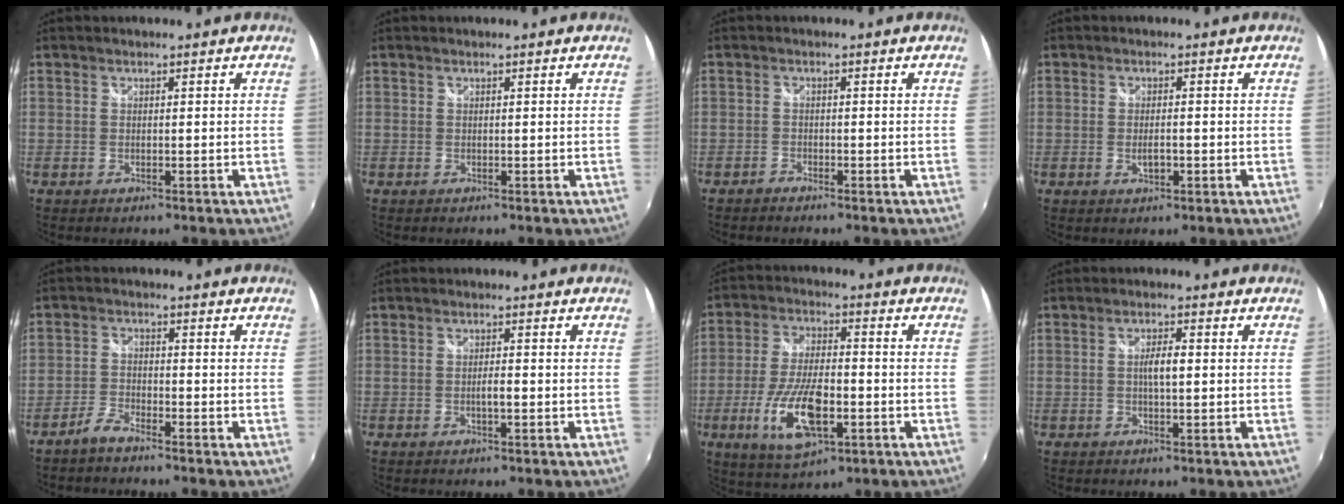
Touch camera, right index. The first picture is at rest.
{"total": 0.0}
{"total": 1.3, "force": [-1.3, 0.4, 0.1], "torque": [-0.009, -0.001, -0.026]}
{"total": 2.6, "force": [-0.8, 1.2, 2.2], "torque": [-0.039, -0.004, -0.012]}
{"total": 3.2, "force": [-2.8, 0.7, 1.3], "torque": [-0.043, 0.004, -0.060]}
{"total": 1.8, "force": [-0.6, 0.3, 1.7], "torque": [-0.029, -0.001, -0.012]}
{"total": 13.8, "force": [-4.6, 5.4, 11.8], "torque": [-0.241, -0.015, -0.082]}
{"total": 3.1, "force": [0.0, 0.6, 3.0], "torque": [-0.054, 0.003, 0.000]}